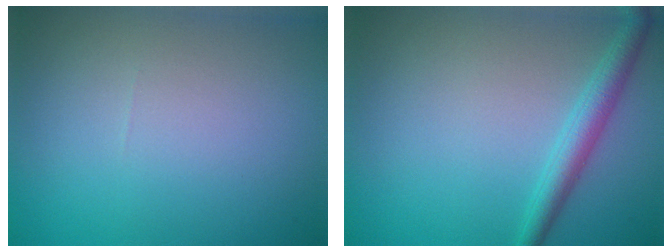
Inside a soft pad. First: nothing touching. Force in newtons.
{"total": 2.8, "press": 2.8, "slide": 0.1}